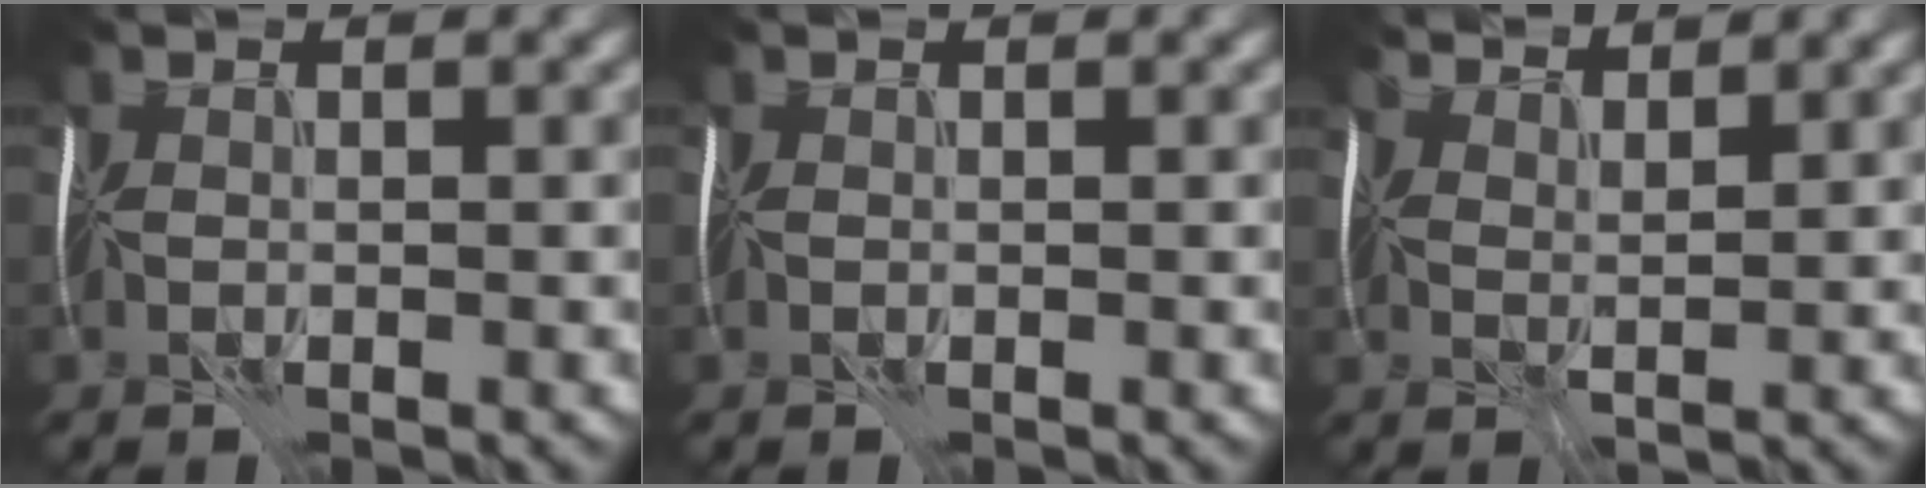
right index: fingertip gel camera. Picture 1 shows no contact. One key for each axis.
{"total": 0.0}
{"total": 4.7, "fx": 4.5, "fy": 0.8, "fz": 1.3, "tx": -0.034, "ty": 0.021, "tz": 0.059}